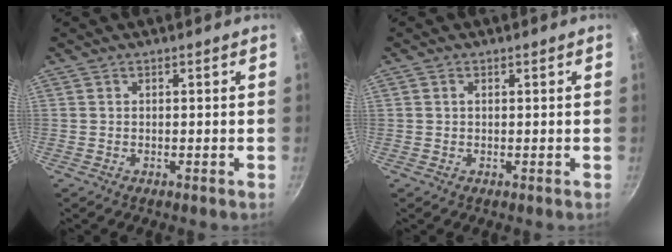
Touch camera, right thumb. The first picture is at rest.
{"total": 0.6, "force": [0.2, 0.5, 0.4], "torque": [-0.007, 0.003, 0.002]}